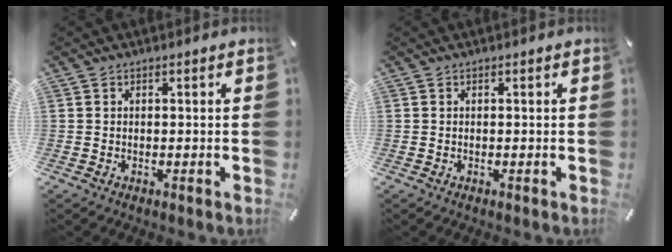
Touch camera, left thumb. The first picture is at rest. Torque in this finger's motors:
{"motor_torque": [0.00, 0.00, 0.00, 0.00, 0.00]}